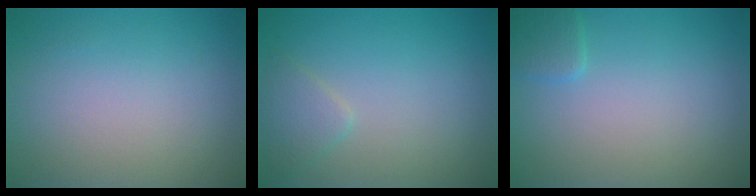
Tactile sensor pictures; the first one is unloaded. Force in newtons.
{"total": 1.6, "press": 1.6, "slide": 0.1}
{"total": 1.3, "press": 1.3, "slide": 0.1}